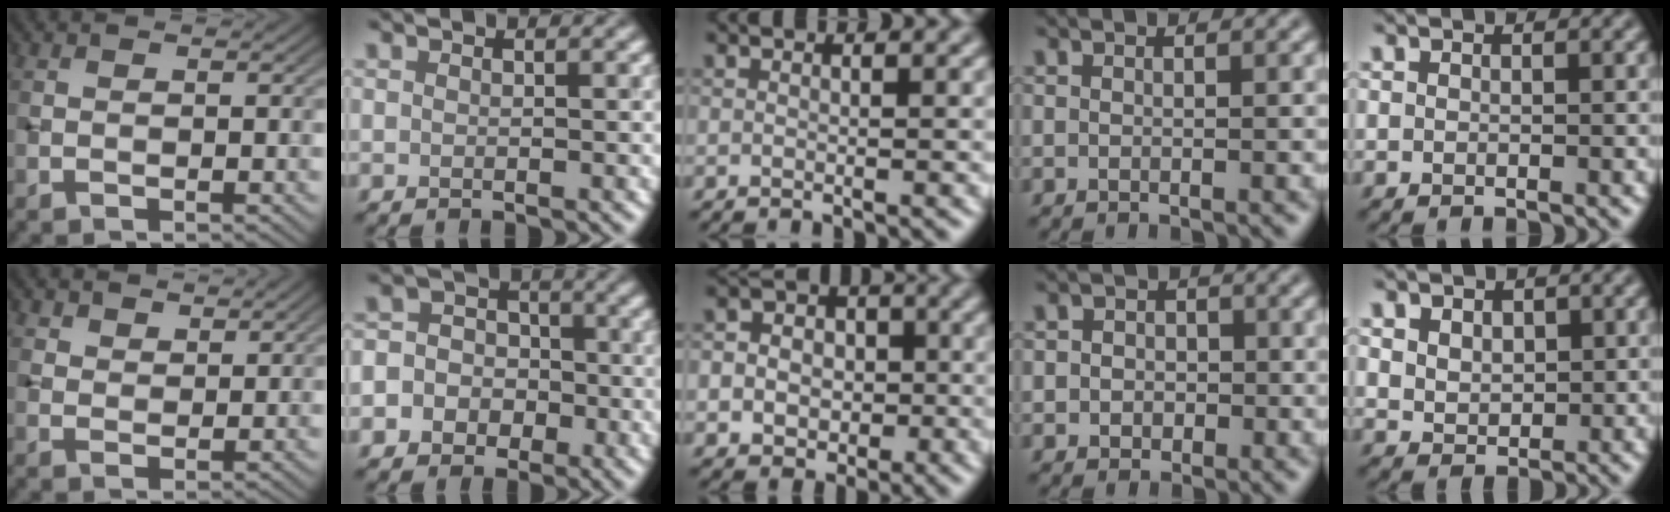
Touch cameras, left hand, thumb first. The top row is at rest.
{"thumb": {"total": 3.6, "force": [2.9, 1.8, 1.1], "torque": [-0.029, -0.006, 0.069]}, "index": {"total": 5.0, "force": [-2.1, 4.5, 1.0], "torque": [-0.002, 0.017, -0.044]}, "middle": {"total": 6.1, "force": [-0.3, 5.4, 2.8], "torque": [-0.030, 0.030, -0.030]}, "ring": {"total": 2.8, "force": [0.0, 2.5, 1.2], "torque": [0.005, 0.004, -0.024]}, "little": {"total": 3.1, "force": [1.2, 2.2, 1.7], "torque": [-0.048, 0.006, 0.024]}}